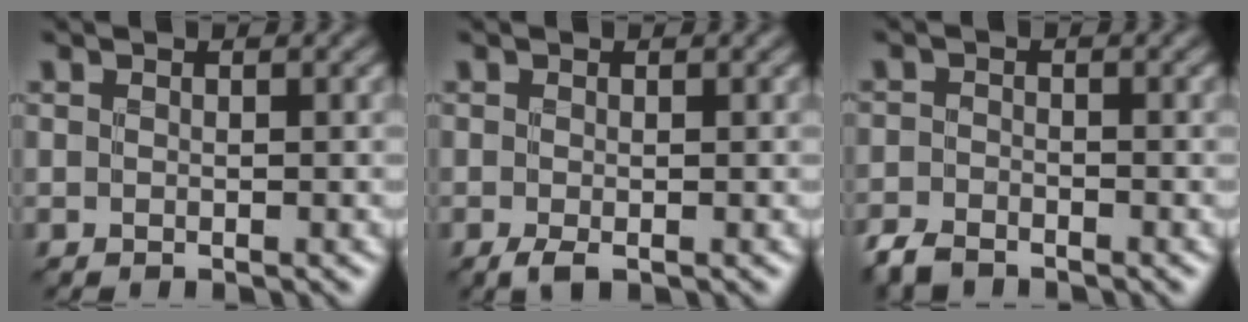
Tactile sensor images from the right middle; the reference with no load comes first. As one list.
[{"total": 1.1, "force": [-0.5, 0.3, 1.0], "torque": [-0.021, -0.006, -0.009]}, {"total": 2.5, "force": [-2.2, 0.9, 0.8], "torque": [-0.016, -0.006, -0.051]}]